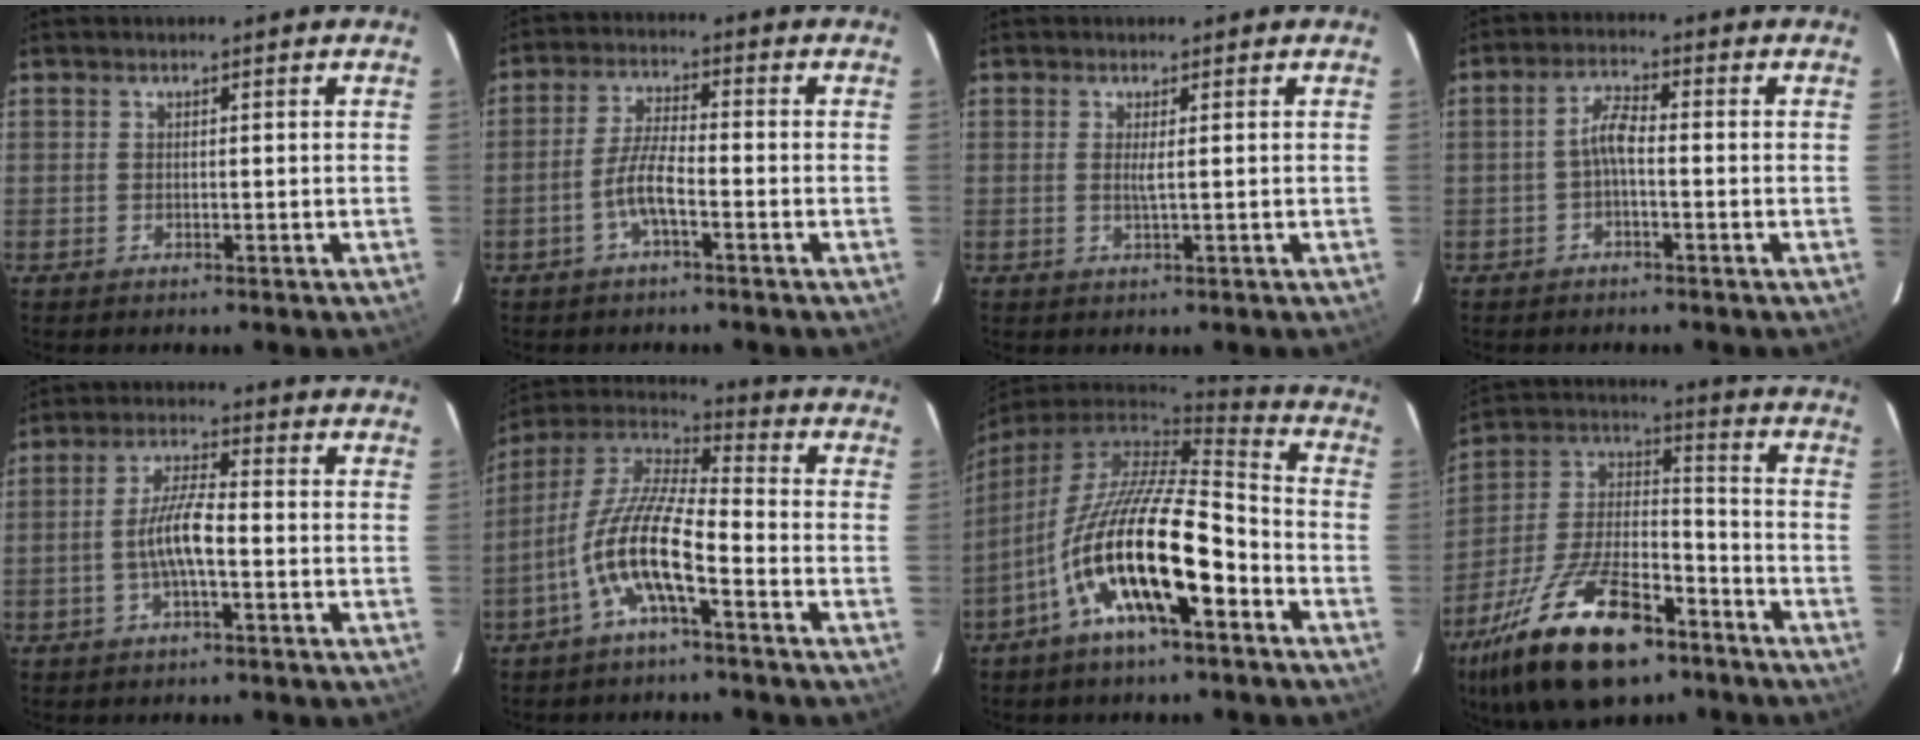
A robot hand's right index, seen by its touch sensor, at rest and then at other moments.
{"total": 6.4, "force": [-3.1, 1.1, 5.5], "torque": [-0.119, 0.011, -0.061]}
{"total": 1.3, "force": [0.2, -0.3, 1.3], "torque": [-0.027, -0.002, 0.004]}
{"total": 3.6, "force": [-1.2, 1.0, 3.3], "torque": [-0.070, 0.012, -0.025]}
{"total": 6.5, "force": [-1.8, 1.1, 6.1], "torque": [-0.124, 0.009, -0.034]}
{"total": 12.5, "force": [-5.4, 2.7, 10.9], "torque": [-0.220, 0.005, -0.108]}
{"total": 17.9, "force": [-7.9, 4.5, 15.4], "torque": [-0.274, -0.017, -0.146]}
{"total": 24.7, "force": [-15.0, 10.9, 16.3], "torque": [-0.324, -0.006, -0.251]}